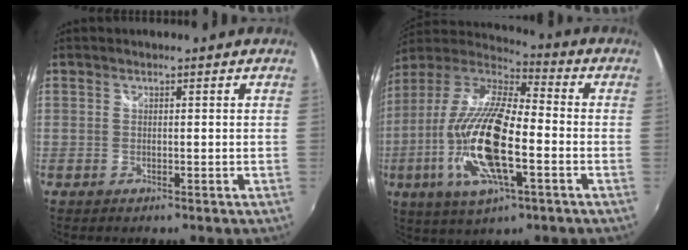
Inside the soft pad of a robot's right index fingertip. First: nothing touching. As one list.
[{"total": 21.2, "force": [-5.6, 7.0, 19.2], "torque": [-0.392, -0.020, -0.113]}]